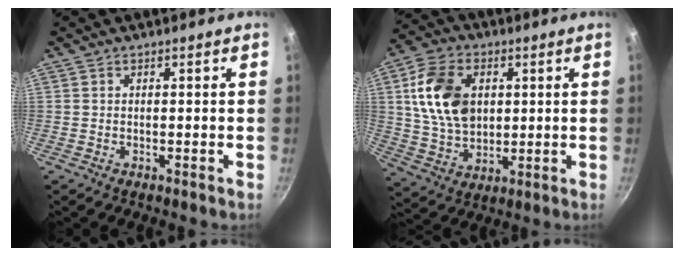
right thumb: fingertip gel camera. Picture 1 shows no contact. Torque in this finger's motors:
{"motor_torque": [0.52, 0.87, 0.95, 0.24, 0.23]}